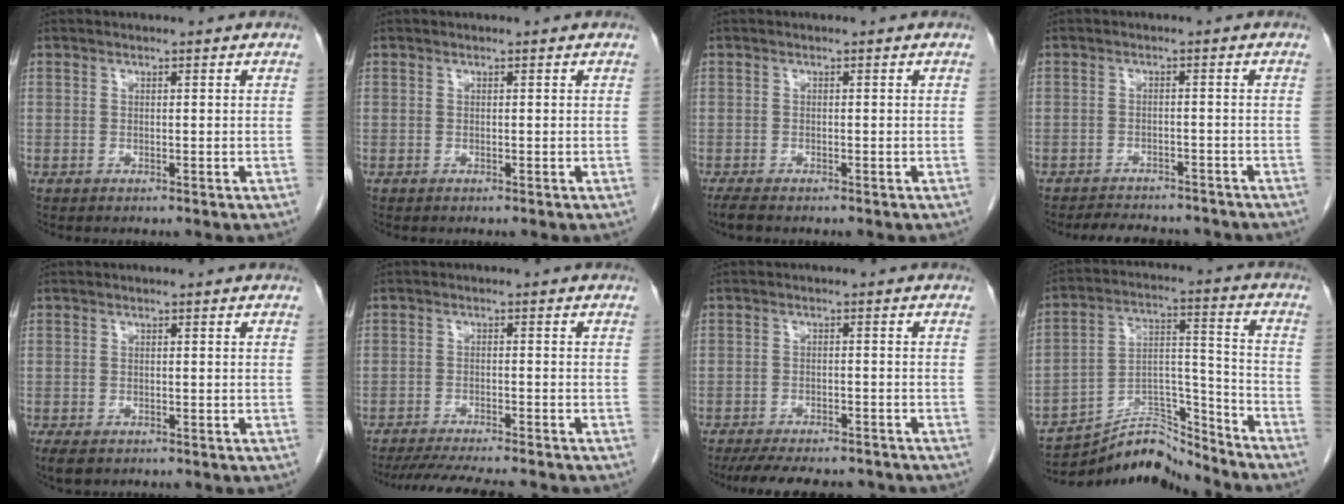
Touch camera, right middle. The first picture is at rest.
{"total": 0.0}
{"total": 2.0, "force": [-1.6, 0.4, 1.1], "torque": [-0.027, -0.007, -0.026]}
{"total": 8.6, "force": [-7.9, 2.5, 2.3], "torque": [-0.039, 0.001, -0.099]}
{"total": 3.9, "force": [-2.6, 2.1, 2.0], "torque": [-0.036, -0.008, -0.038]}
{"total": 11.5, "force": [-10.3, 1.0, 5.1], "torque": [-0.074, -0.017, -0.145]}
{"total": 13.1, "force": [-11.5, 3.6, 5.1], "torque": [-0.094, -0.002, -0.149]}
{"total": 12.0, "force": [-11.9, 0.9, 0.9], "torque": [-0.012, 0.050, -0.208]}